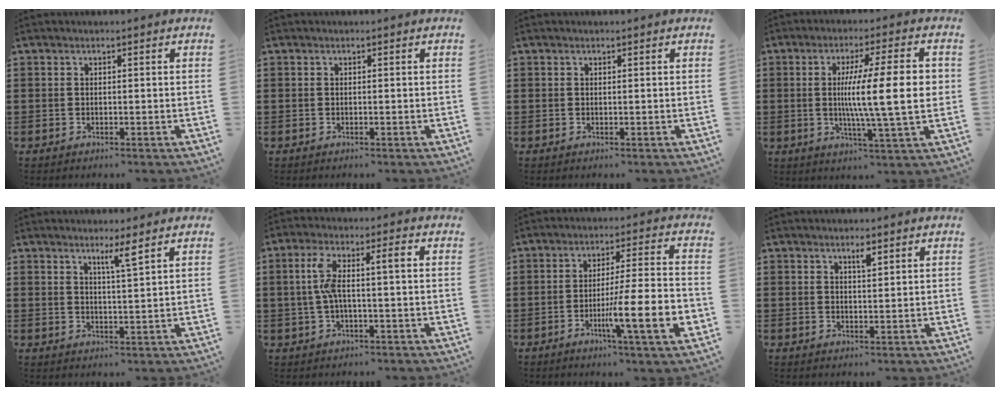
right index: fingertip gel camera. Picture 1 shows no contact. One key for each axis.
{"total": 0.0}
{"total": 0.0}
{"total": 13.4, "fx": 0.6, "fy": 1.9, "fz": 13.3, "tx": -0.216, "ty": -0.002, "tz": 0.007}
{"total": 3.2, "fx": 2.2, "fy": -0.3, "fz": 2.3, "tx": -0.041, "ty": -0.008, "tz": 0.036}
{"total": 6.1, "fx": 0.3, "fy": 1.1, "fz": 6.0, "tx": -0.126, "ty": 0.001, "tz": -0.005}
{"total": 12.1, "fx": -4.2, "fy": 0.9, "fz": 11.3, "tx": -0.192, "ty": -0.011, "tz": -0.077}
{"total": 1.8, "fx": 1.1, "fy": 0.4, "fz": 1.4, "tx": -0.022, "ty": -0.001, "tz": 0.016}